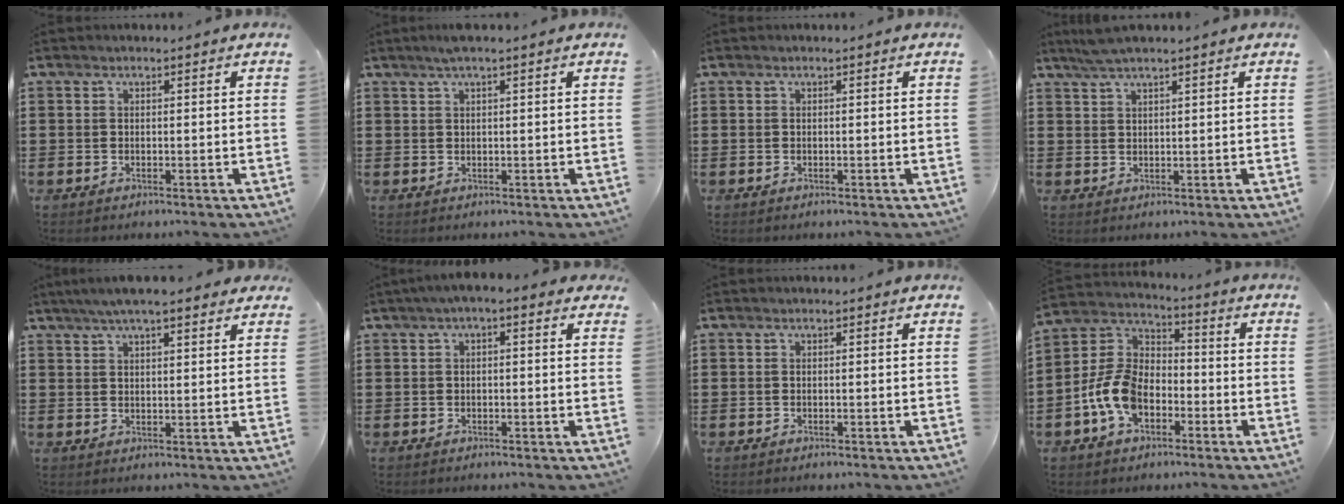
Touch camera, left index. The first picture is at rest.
{"total": 1.5, "force": [0.9, 0.0, 1.2], "torque": [-0.025, 0.000, 0.016]}
{"total": 0.0}
{"total": 2.5, "force": [2.0, 0.0, 1.6], "torque": [-0.034, 0.002, 0.037]}
{"total": 5.4, "force": [4.2, 0.8, 3.2], "torque": [-0.071, 0.001, 0.076]}
{"total": 1.8, "force": [-0.2, 0.8, 1.6], "torque": [-0.030, 0.005, -0.007]}
{"total": 0.0}
{"total": 9.5, "force": [-3.9, 6.0, 6.3], "torque": [-0.177, 0.002, -0.085]}